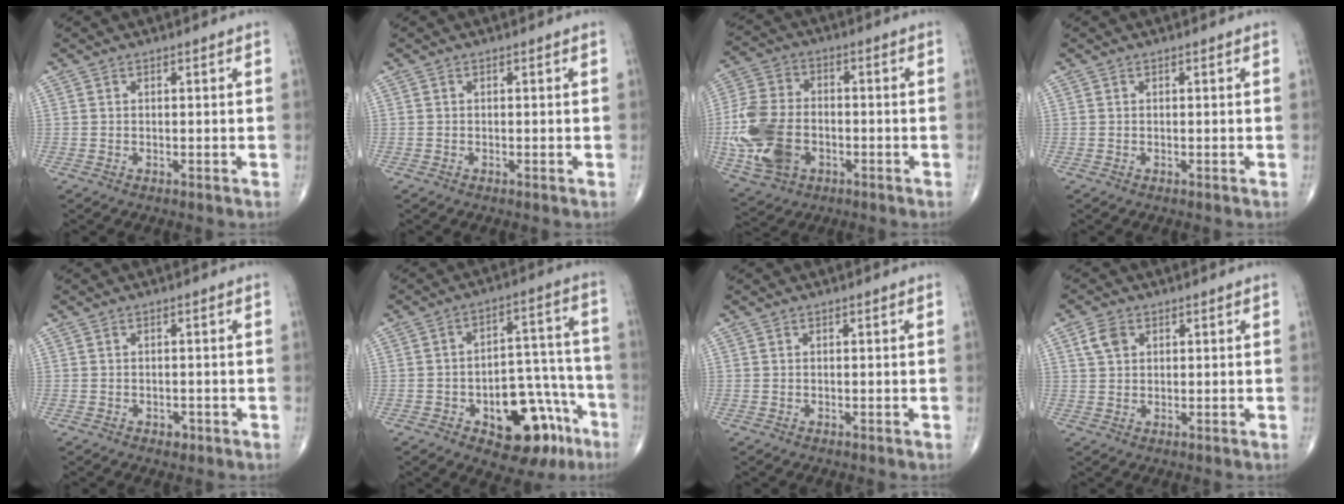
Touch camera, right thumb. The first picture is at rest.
{"total": 0.0}
{"total": 15.0, "force": [-3.5, 10.2, 10.4], "torque": [-0.218, 0.009, -0.067]}
{"total": 0.0}
{"total": 1.2, "force": [-0.7, 0.8, 0.5], "torque": [-0.004, 0.001, -0.010]}
{"total": 17.0, "force": [-8.2, 9.0, 11.9], "torque": [-0.111, 0.069, -0.104]}
{"total": 0.0}
{"total": 3.8, "force": [1.5, 2.7, 2.2], "torque": [-0.036, 0.002, 0.030]}